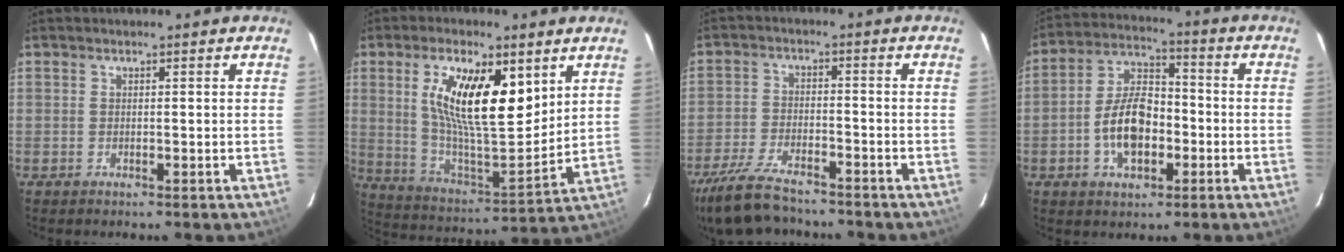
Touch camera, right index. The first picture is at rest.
{"total": 18.3, "force": [7.1, 6.6, 15.5], "torque": [-0.279, -0.001, 0.132]}
{"total": 13.8, "force": [-11.5, 4.3, 6.3], "torque": [-0.155, -0.017, -0.205]}
{"total": 11.3, "force": [-3.2, 6.5, 8.6], "torque": [-0.171, 0.019, -0.052]}